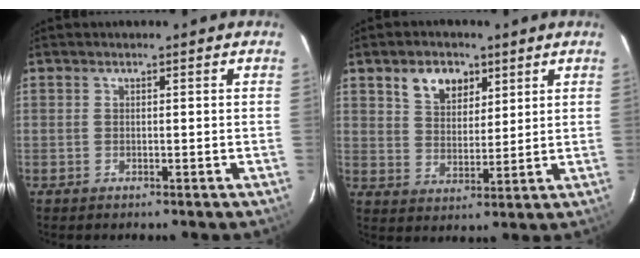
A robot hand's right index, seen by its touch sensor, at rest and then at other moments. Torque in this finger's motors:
{"motor_torque": [0.15, 0.13, 0.13, 0.05]}